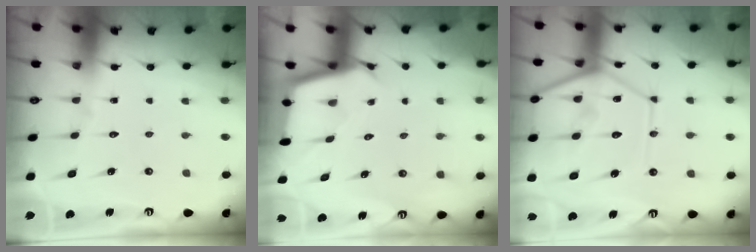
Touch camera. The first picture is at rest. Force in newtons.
{"total": 2.5, "press": 2.5, "slide": 0.1}
{"total": 16.6, "press": 16.5, "slide": 2.0}